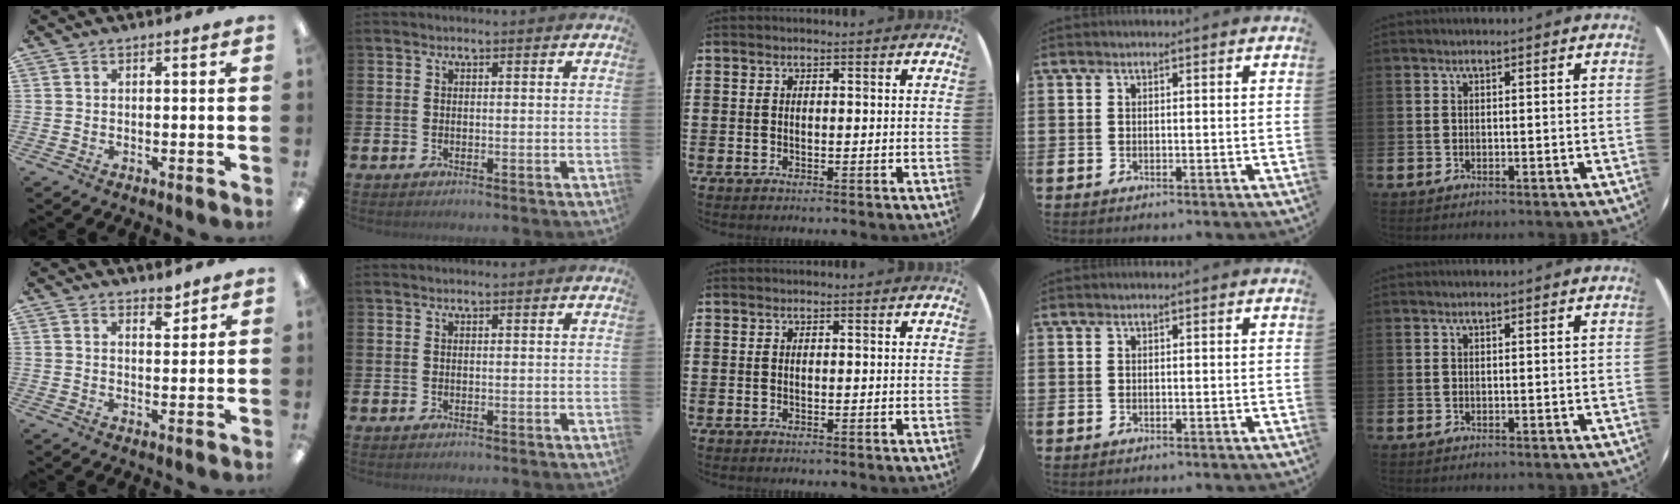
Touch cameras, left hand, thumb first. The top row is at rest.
{"thumb": {"total": 3.6, "force": [3.2, 1.3, 1.0], "torque": [-0.001, -0.021, 0.054]}}